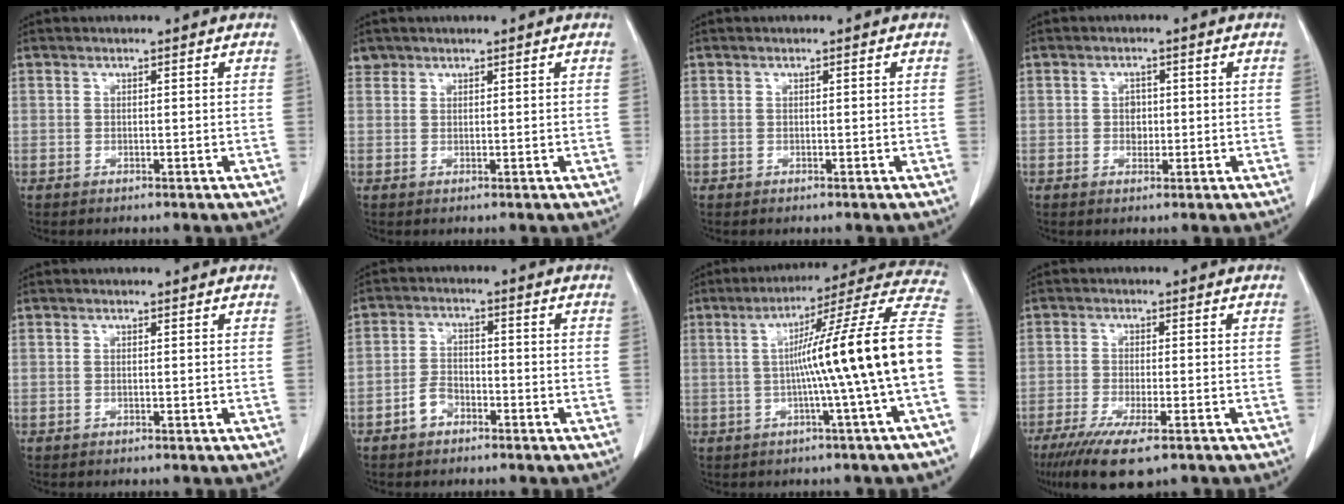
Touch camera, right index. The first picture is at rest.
{"total": 1.2, "force": [1.0, 0.6, -0.2], "torque": [0.010, 0.008, 0.017]}
{"total": 0.0}
{"total": 2.0, "force": [-0.1, 1.6, 1.1], "torque": [-0.015, 0.004, 0.000]}
{"total": 0.0}
{"total": 3.7, "force": [-2.3, 2.2, 1.9], "torque": [-0.039, 0.011, -0.041]}
{"total": 18.8, "force": [-1.4, -2.4, 18.5], "torque": [-0.240, 0.026, -0.033]}
{"total": 9.6, "force": [-6.3, 1.5, 7.0], "torque": [-0.120, -0.025, -0.099]}